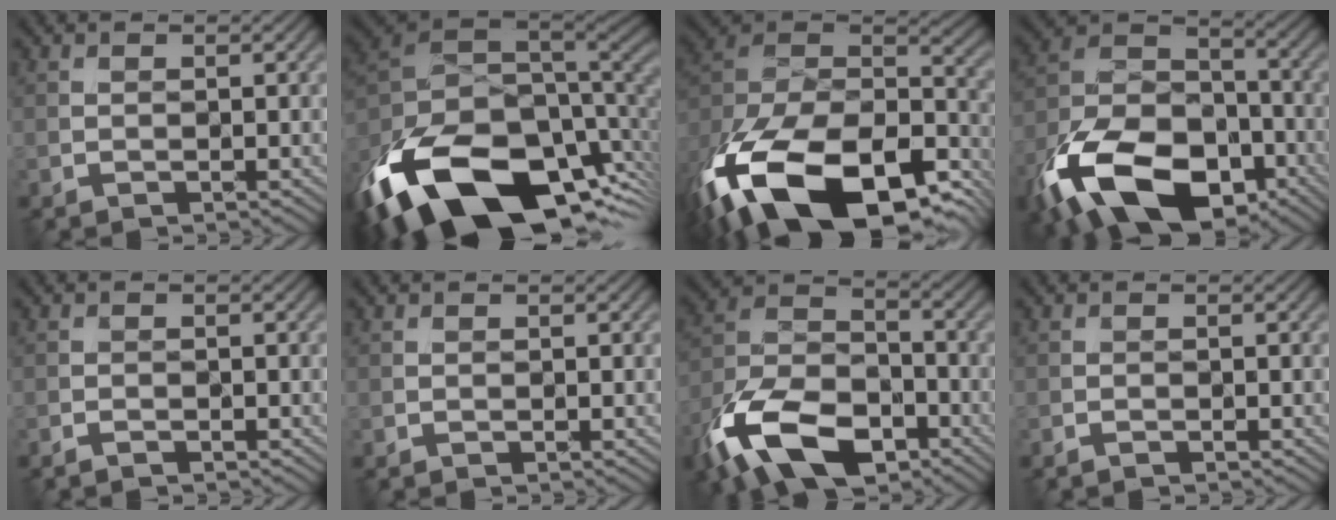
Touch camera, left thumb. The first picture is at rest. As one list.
[{"total": 20.1, "force": [-9.4, 10.3, 14.5], "torque": [-0.332, -0.036, -0.140]}, {"total": 22.1, "force": [-13.6, 10.2, 14.1], "torque": [-0.304, -0.066, -0.186]}, {"total": 19.1, "force": [-10.4, 11.1, 11.5], "torque": [-0.264, -0.044, -0.193]}, {"total": 1.0, "force": [-0.9, 0.3, 0.4], "torque": [-0.010, -0.002, -0.017]}, {"total": 0.0}, {"total": 16.0, "force": [-9.0, 8.7, 9.9], "torque": [-0.241, -0.035, -0.188]}, {"total": 0.7, "force": [-0.6, 0.2, 0.3], "torque": [-0.008, -0.002, -0.012]}]